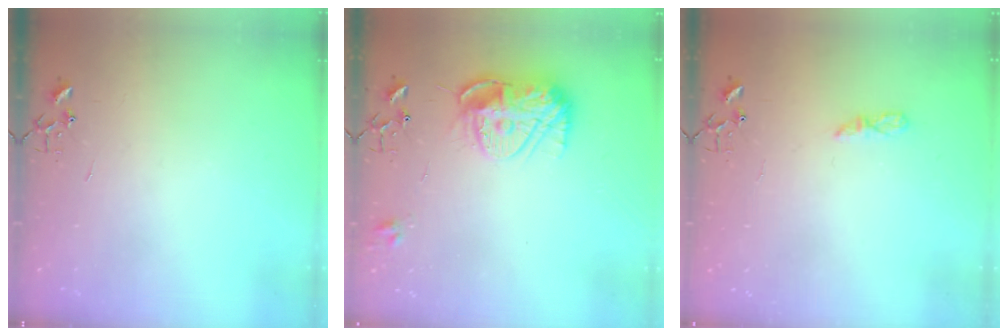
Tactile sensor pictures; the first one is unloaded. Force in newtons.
{"total": 12.6, "press": 12.6, "slide": 1.1}
{"total": 5.3, "press": 5.3, "slide": 0.7}